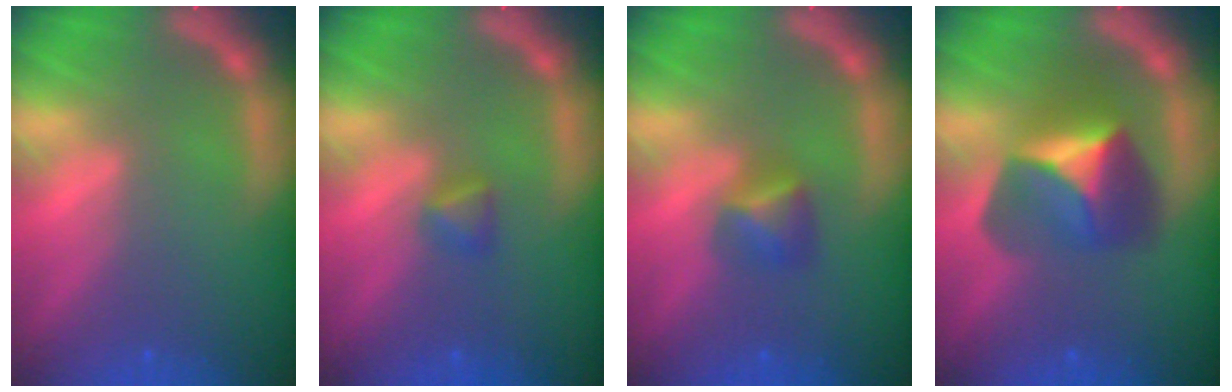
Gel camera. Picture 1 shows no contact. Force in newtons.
{"total": 1.4}
{"total": 2.4}
{"total": 5.9}